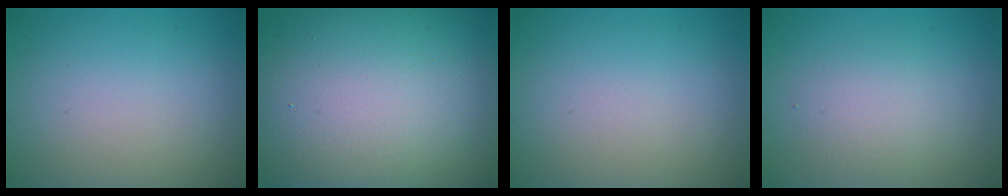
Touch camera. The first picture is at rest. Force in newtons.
{"total": 20.6, "press": 20.6, "slide": 0.9}
{"total": 0.0}
{"total": 2.2, "press": 2.2, "slide": 0.2}